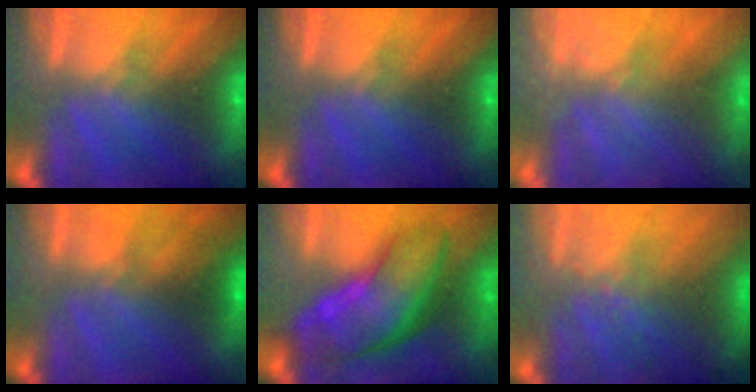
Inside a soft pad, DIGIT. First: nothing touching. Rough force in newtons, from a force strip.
{"total": 0.0}
{"total": 2.4}
{"total": 2.8}
{"total": 7.9}
{"total": 7.6}